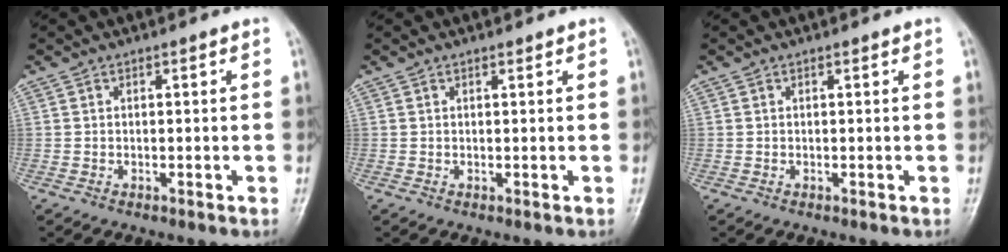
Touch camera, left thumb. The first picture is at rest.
{"total": 0.5, "force": [0.4, 0.2, 0.2], "torque": [-0.008, -0.004, 0.006]}
{"total": 0.0}